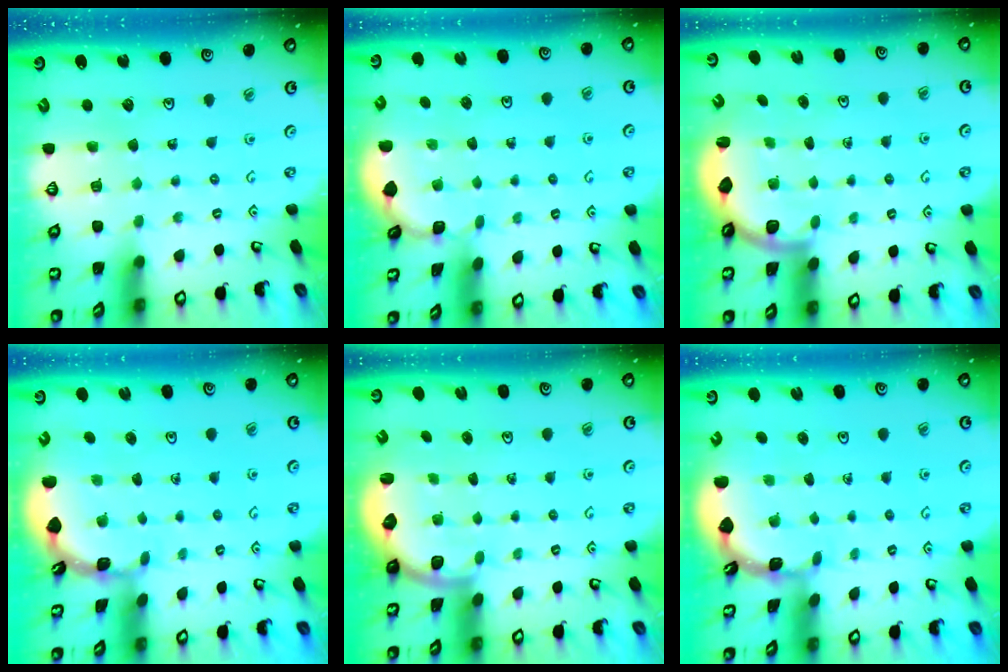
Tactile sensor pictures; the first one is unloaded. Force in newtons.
{"total": 2.3, "press": 2.3, "slide": 0.1}
{"total": 2.6, "press": 2.5, "slide": 0.7}
{"total": 1.7, "press": 1.6, "slide": 0.1}
{"total": 2.1, "press": 1.9, "slide": 0.8}
{"total": 1.8, "press": 1.8, "slide": 0.1}